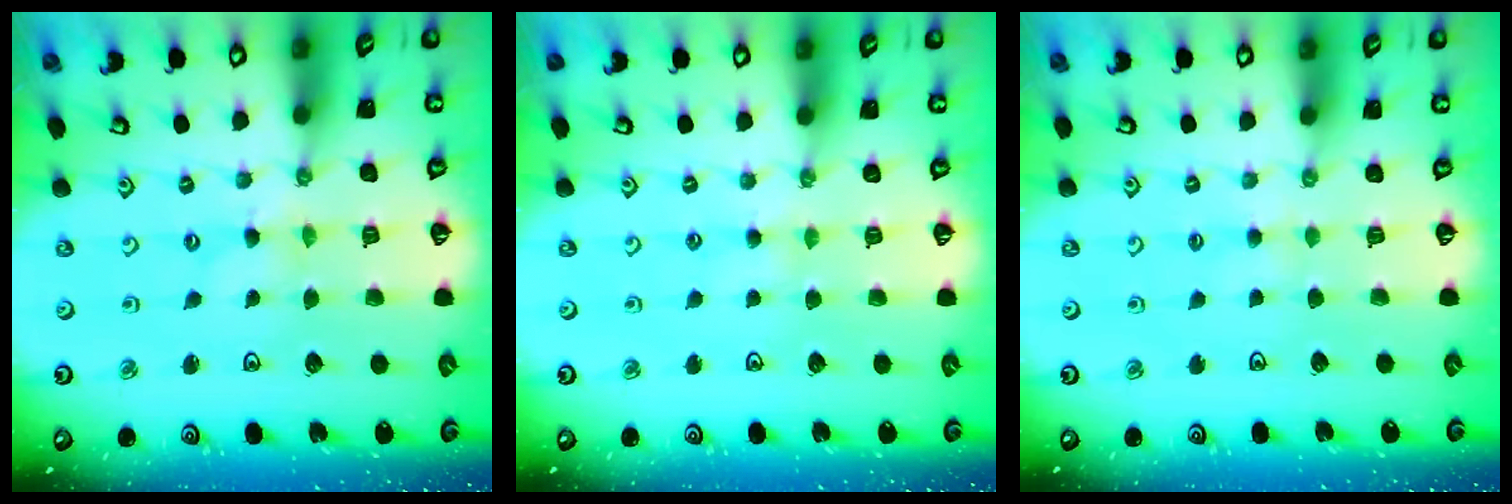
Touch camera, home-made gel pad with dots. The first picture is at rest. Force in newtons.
{"total": 2.1, "press": 2.1, "slide": 0.4}
{"total": 1.7, "press": 1.7, "slide": 0.3}